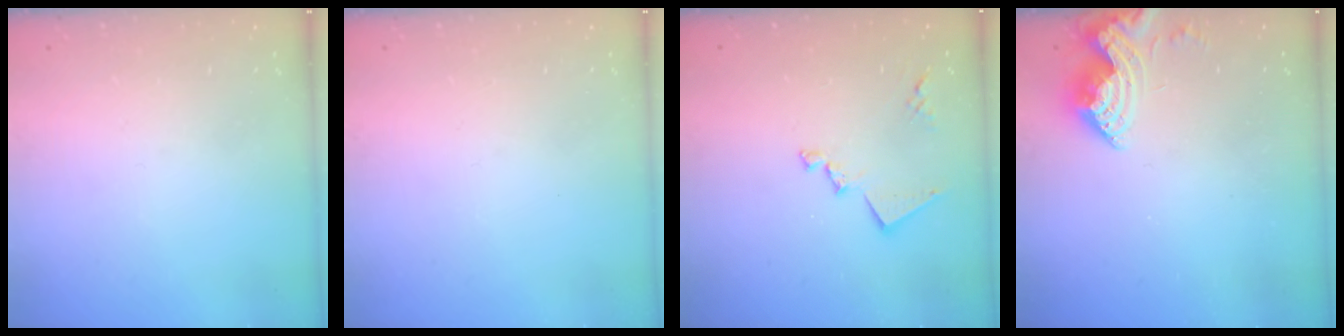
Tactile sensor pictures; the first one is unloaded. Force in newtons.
{"total": 0.0}
{"total": 12.4, "press": 12.4, "slide": 0.5}
{"total": 8.8, "press": 8.8, "slide": 0.9}